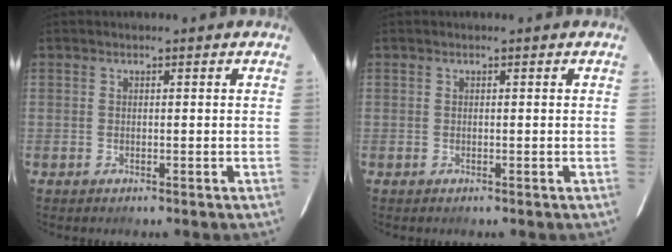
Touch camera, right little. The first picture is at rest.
{"total": 0.0}